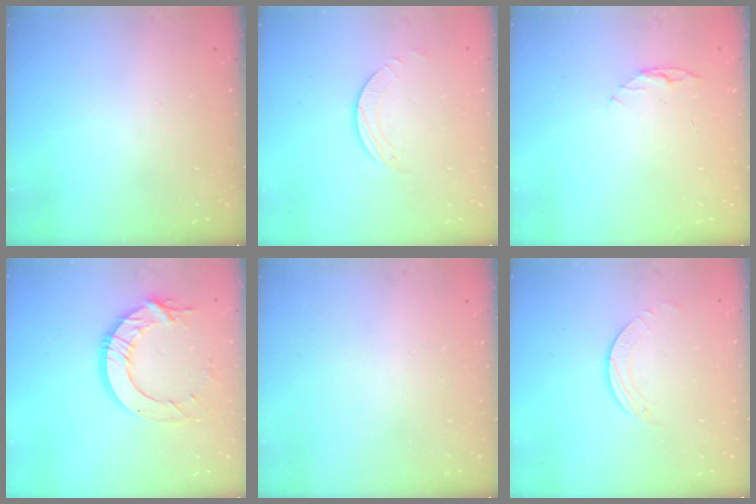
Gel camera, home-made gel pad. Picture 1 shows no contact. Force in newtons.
{"total": 2.0, "press": 2.0, "slide": 0.2}
{"total": 3.9, "press": 3.9, "slide": 0.4}
{"total": 12.6, "press": 12.6, "slide": 1.1}
{"total": 0.0}
{"total": 2.0, "press": 2.0, "slide": 0.2}